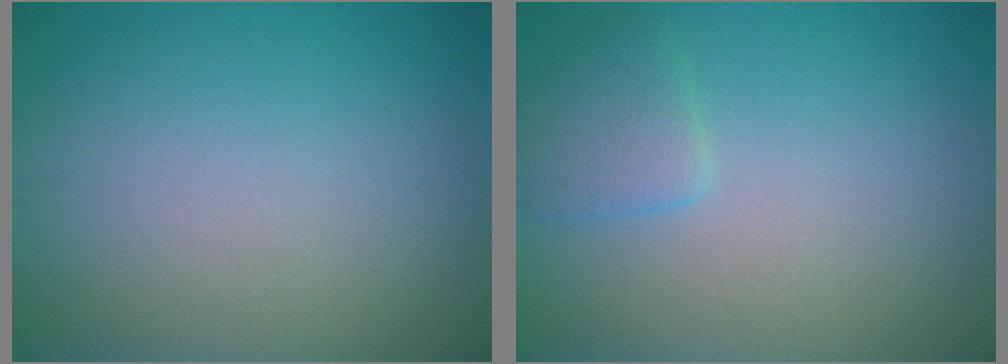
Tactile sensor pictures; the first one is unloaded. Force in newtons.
{"total": 2.2, "press": 2.2, "slide": 0.1}